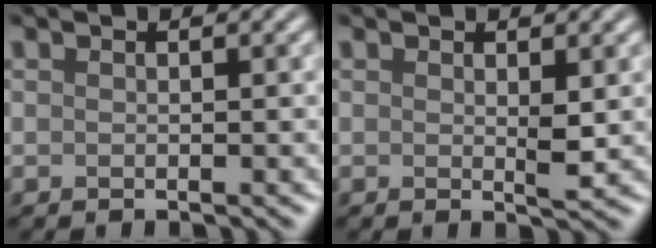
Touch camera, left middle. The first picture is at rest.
{"total": 1.3, "force": [0.3, 0.2, 1.2], "torque": [-0.020, -0.005, 0.004]}